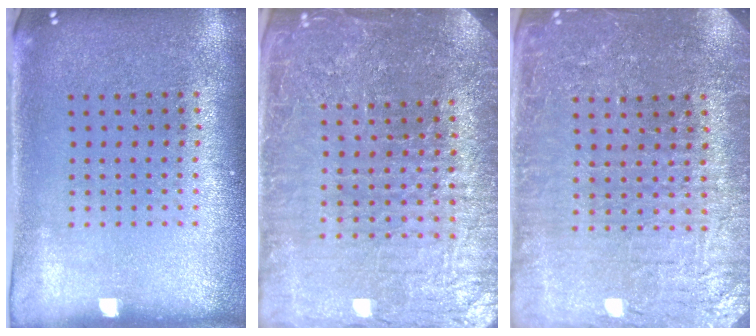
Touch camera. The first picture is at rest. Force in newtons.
{"total": 5.4, "press": 4.9, "slide": 2.3}
{"total": 4.4, "press": 4.2, "slide": 1.3}